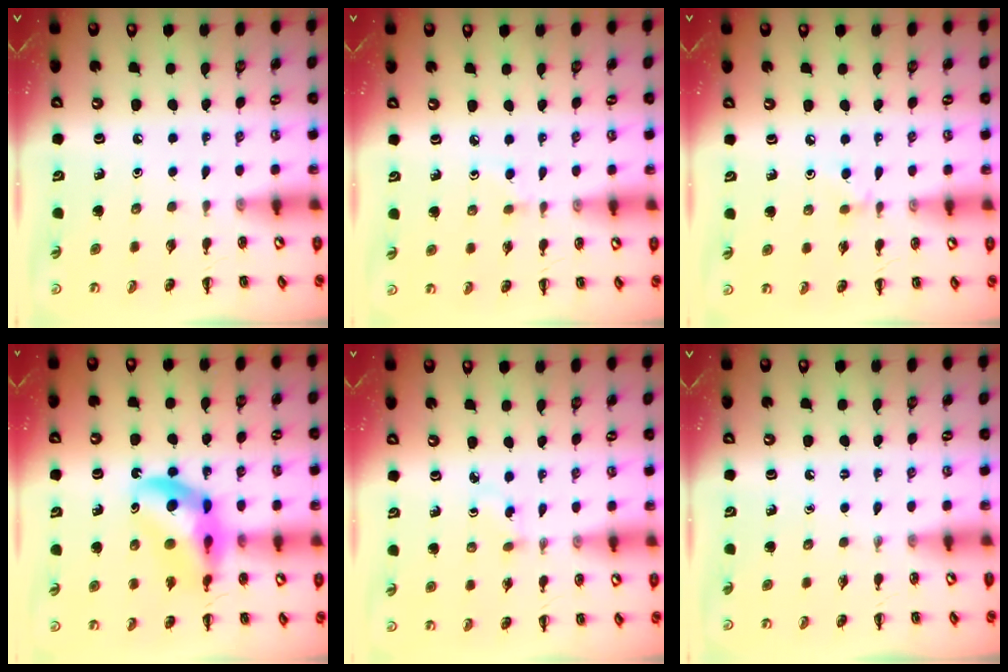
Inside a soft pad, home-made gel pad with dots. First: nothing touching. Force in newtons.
{"total": 2.0, "press": 1.7, "slide": 1.0}
{"total": 3.7, "press": 3.5, "slide": 1.2}
{"total": 12.6, "press": 12.1, "slide": 3.5}
{"total": 2.4, "press": 2.2, "slide": 0.9}
{"total": 0.0}